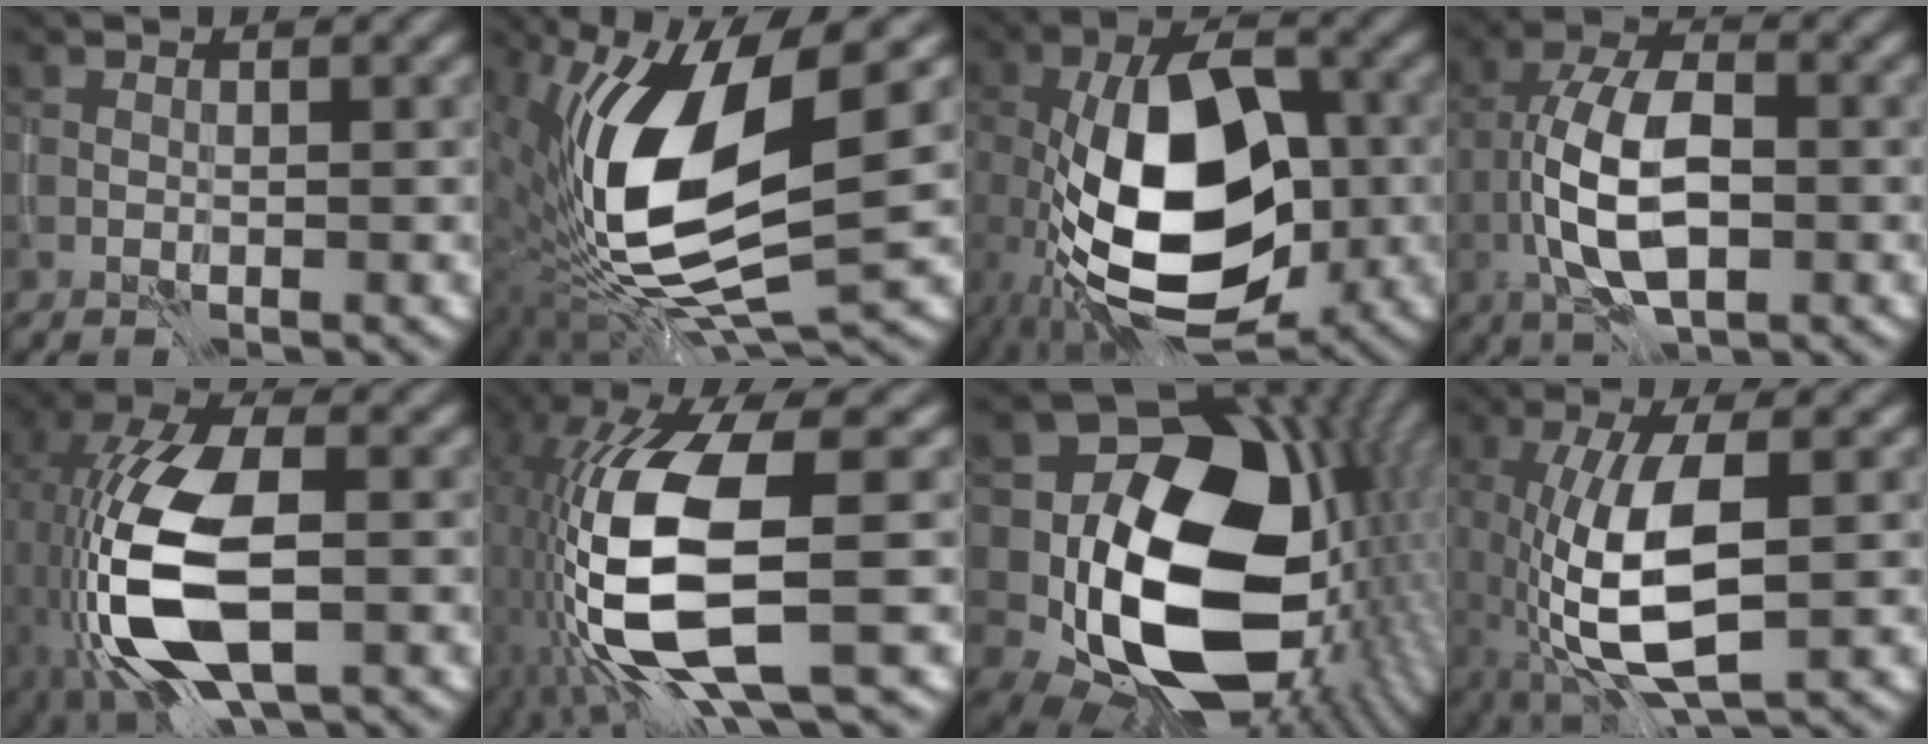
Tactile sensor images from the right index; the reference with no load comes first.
{"total": 12.8, "force": [0.5, 4.4, 12.0], "torque": [-0.239, -0.012, 0.010]}
{"total": 13.8, "force": [-3.0, 7.2, 11.5], "torque": [-0.206, -0.002, -0.063]}
{"total": 8.4, "force": [-1.9, 4.0, 7.1], "torque": [-0.141, 0.007, -0.039]}
{"total": 12.2, "force": [-3.0, 5.6, 10.4], "torque": [-0.226, 0.000, -0.059]}
{"total": 12.8, "force": [-2.4, 5.4, 11.4], "torque": [-0.243, -0.015, -0.045]}
{"total": 19.0, "force": [-1.2, 14.3, 12.5], "torque": [-0.230, -0.041, 0.000]}
{"total": 8.8, "force": [-1.6, 3.3, 8.1], "torque": [-0.173, -0.007, -0.027]}